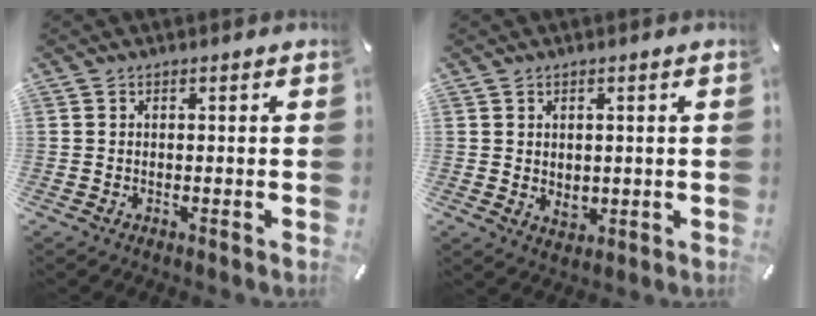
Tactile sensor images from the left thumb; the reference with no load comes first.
{"total": 2.5, "force": [0.7, 2.3, 0.9], "torque": [-0.001, -0.004, 0.011]}